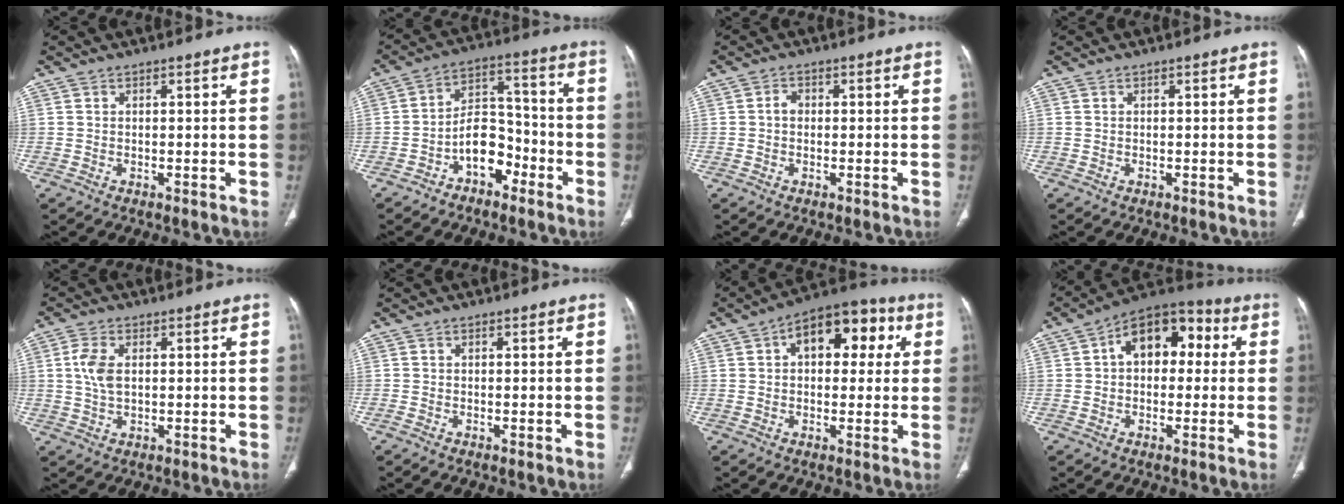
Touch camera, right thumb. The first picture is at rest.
{"total": 9.4, "force": [-4.7, 5.9, 5.6], "torque": [-0.063, 0.056, -0.085]}
{"total": 1.7, "force": [-0.1, 1.4, 1.1], "torque": [-0.011, 0.008, -0.005]}
{"total": 0.0}
{"total": 5.4, "force": [0.9, 3.1, 4.3], "torque": [-0.100, 0.002, 0.016]}
{"total": 0.5, "force": [-0.2, 0.2, 0.4], "torque": [-0.009, -0.002, -0.005]}
{"total": 13.3, "force": [3.7, 7.8, 10.1], "torque": [-0.103, 0.027, 0.046]}
{"total": 13.0, "force": [2.4, 8.4, 9.7], "torque": [-0.106, 0.036, 0.024]}